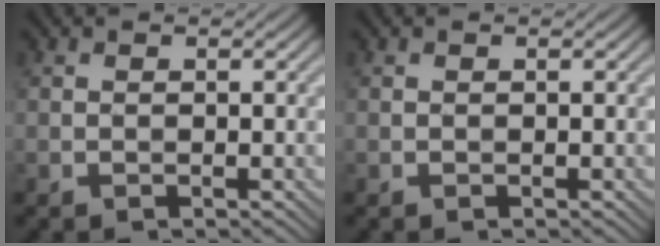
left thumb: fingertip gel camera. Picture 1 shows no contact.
{"total": 0.0}